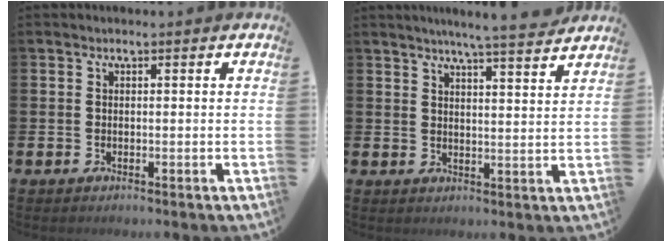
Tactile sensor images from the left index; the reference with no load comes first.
{"total": 5.7, "force": [5.4, -0.9, 1.5], "torque": [-0.032, -0.034, 0.092]}